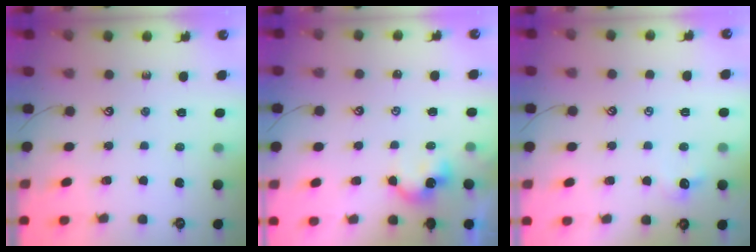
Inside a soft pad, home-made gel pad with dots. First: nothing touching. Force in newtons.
{"total": 2.4, "press": 2.3, "slide": 0.3}
{"total": 0.9, "press": 0.6, "slide": 0.6}